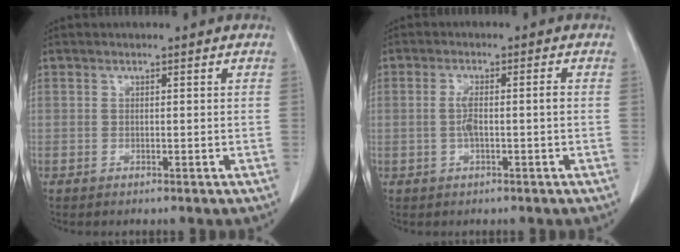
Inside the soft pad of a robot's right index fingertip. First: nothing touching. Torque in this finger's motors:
{"motor_torque": [0.24, 0.18, 0.07, 0.05]}